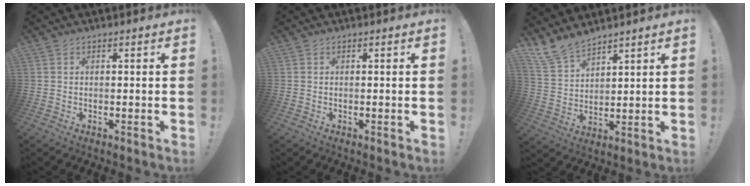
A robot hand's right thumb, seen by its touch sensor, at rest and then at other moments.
{"total": 0.0}
{"total": 9.4, "force": [8.4, 3.7, 2.2], "torque": [-0.057, -0.057, 0.167]}